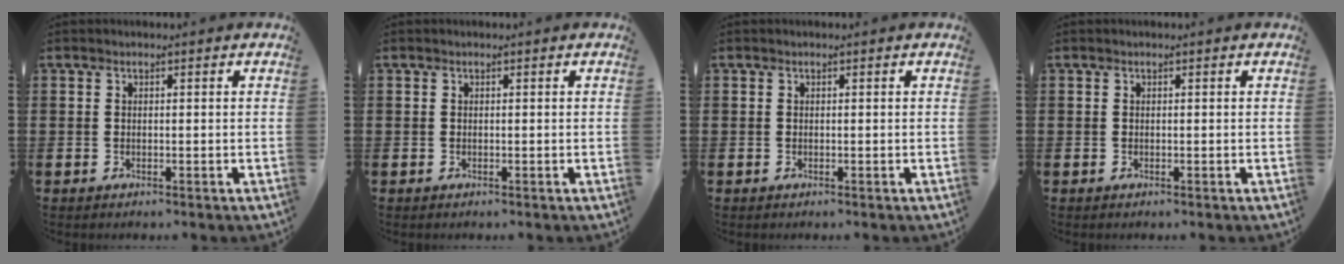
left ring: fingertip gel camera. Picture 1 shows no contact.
{"total": 0.0}
{"total": 0.0}
{"total": 0.0}